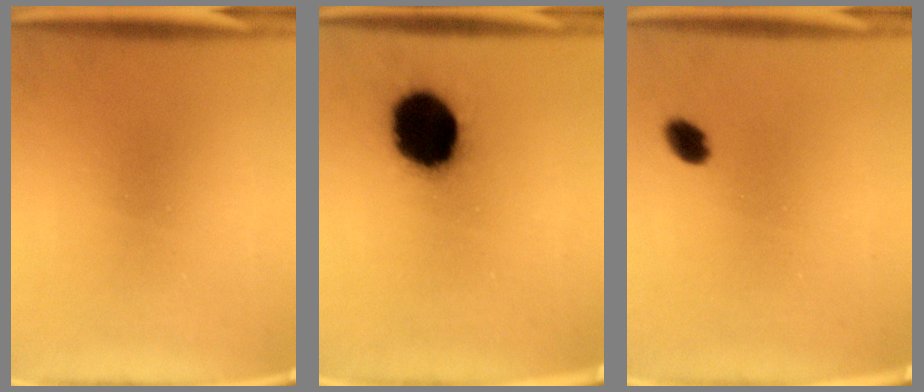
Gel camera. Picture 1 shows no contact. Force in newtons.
{"total": 18.1}
{"total": 2.8}